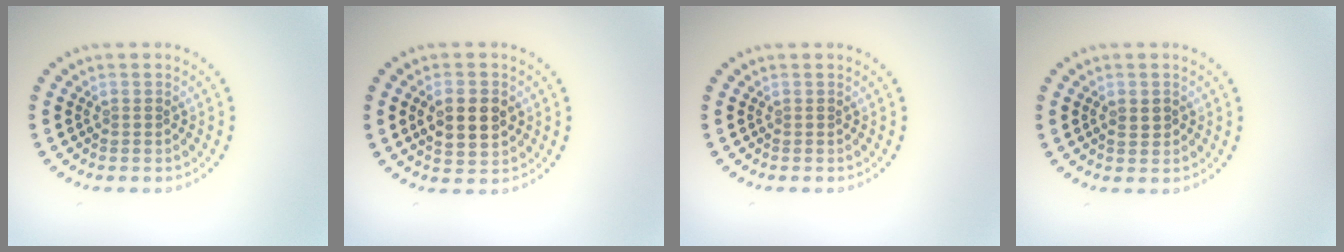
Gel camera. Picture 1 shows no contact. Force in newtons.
{"total": 4.4, "press": 4.3, "slide": 0.2}
{"total": 0.0}
{"total": 1.2, "press": 1.2, "slide": 0.1}